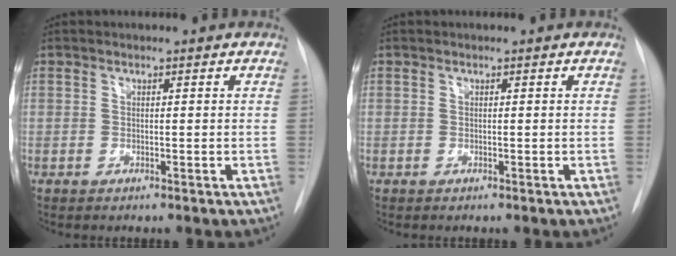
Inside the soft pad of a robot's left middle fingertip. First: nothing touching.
{"total": 0.0}